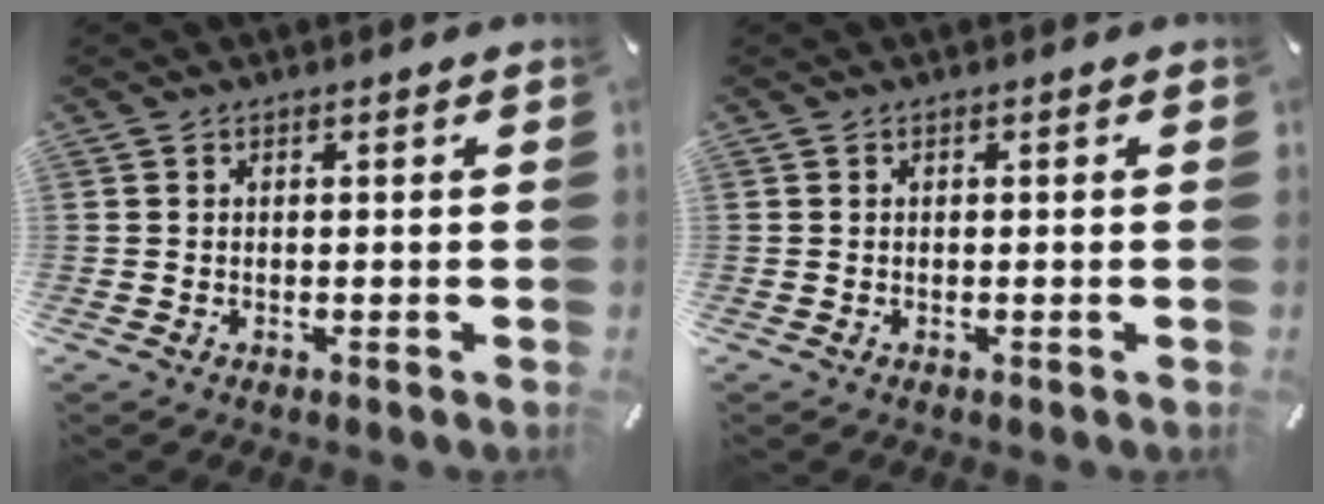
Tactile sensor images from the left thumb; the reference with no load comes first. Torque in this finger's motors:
{"motor_torque": [-0.06, 0.19, -0.11, -0.08, -0.01]}